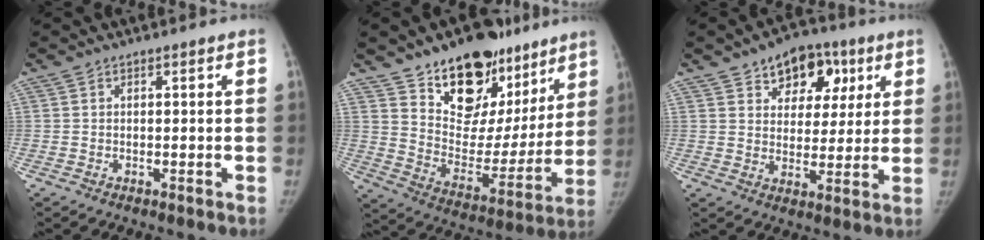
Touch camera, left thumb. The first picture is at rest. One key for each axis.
{"total": 24.2, "fx": 16.4, "fy": 13.6, "fz": 11.4, "tx": -0.112, "ty": -0.079, "tz": 0.262}
{"total": 12.5, "fx": 6.5, "fy": 8.5, "fz": 6.5, "tx": -0.042, "ty": -0.013, "tz": 0.096}